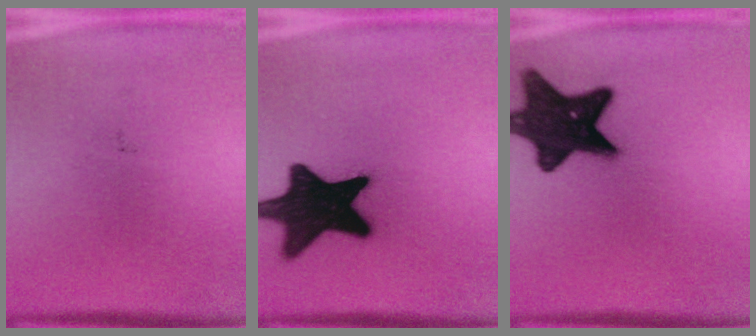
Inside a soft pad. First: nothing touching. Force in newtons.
{"total": 18.9}
{"total": 15.0}